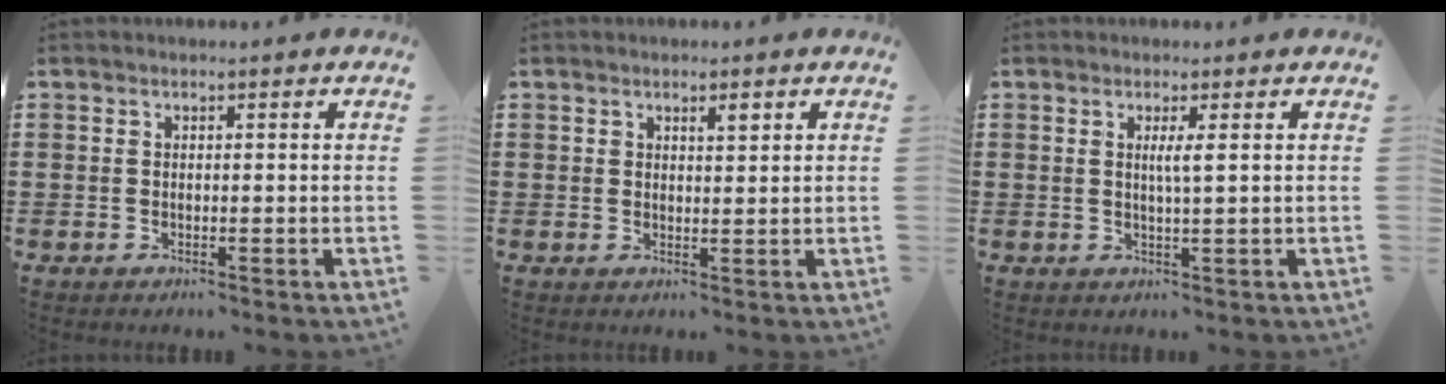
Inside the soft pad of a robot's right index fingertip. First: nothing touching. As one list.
[{"total": 1.8, "force": [1.2, 0.7, 1.2], "torque": [-0.017, 0.000, 0.019]}, {"total": 2.1, "force": [0.5, -0.3, 2.0], "torque": [-0.039, -0.005, 0.005]}]